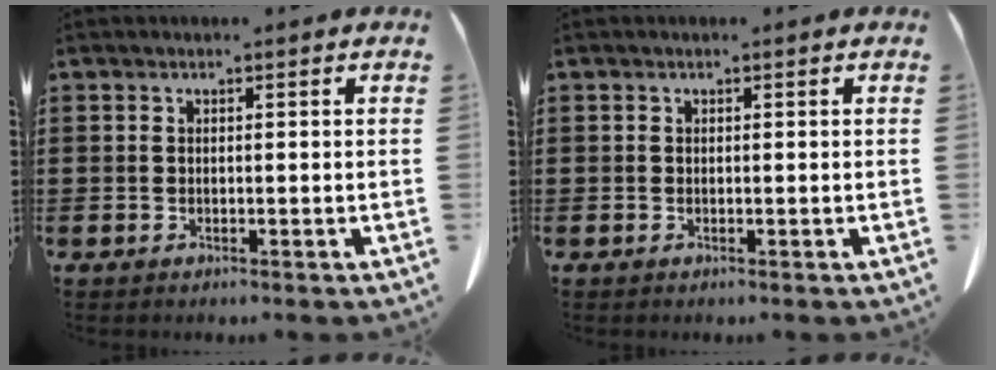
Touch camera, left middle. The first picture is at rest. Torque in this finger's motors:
{"motor_torque": [0.00, 0.00, 0.00, 0.00]}